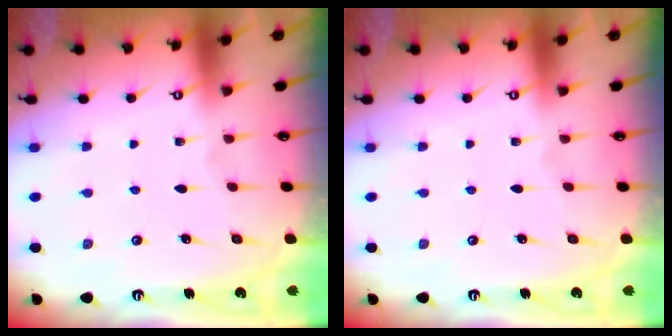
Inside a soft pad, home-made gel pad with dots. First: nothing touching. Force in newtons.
{"total": 0.0}